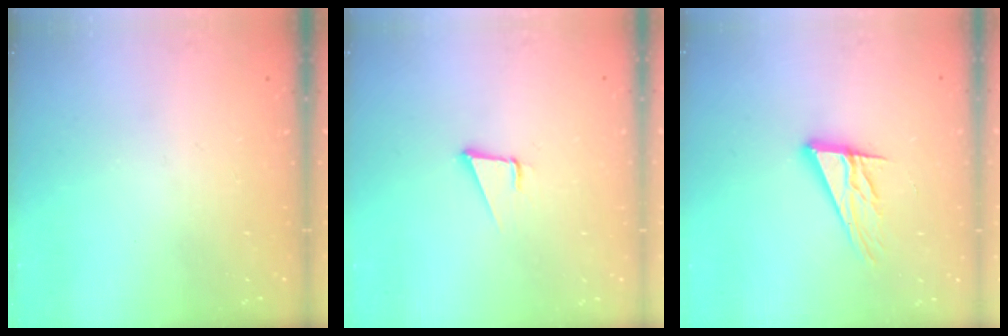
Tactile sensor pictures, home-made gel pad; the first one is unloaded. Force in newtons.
{"total": 3.4, "press": 2.6, "slide": 2.2}
{"total": 12.4, "press": 12.2, "slide": 2.2}